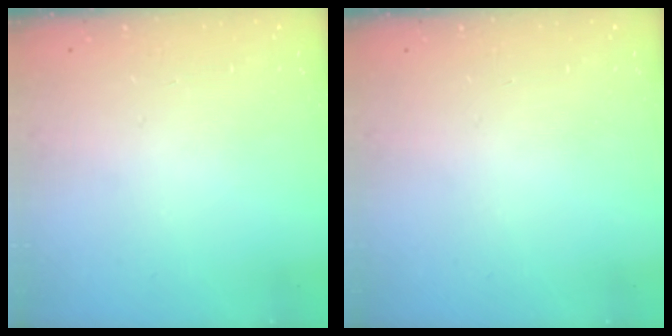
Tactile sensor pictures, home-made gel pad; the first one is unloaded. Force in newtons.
{"total": 0.0}